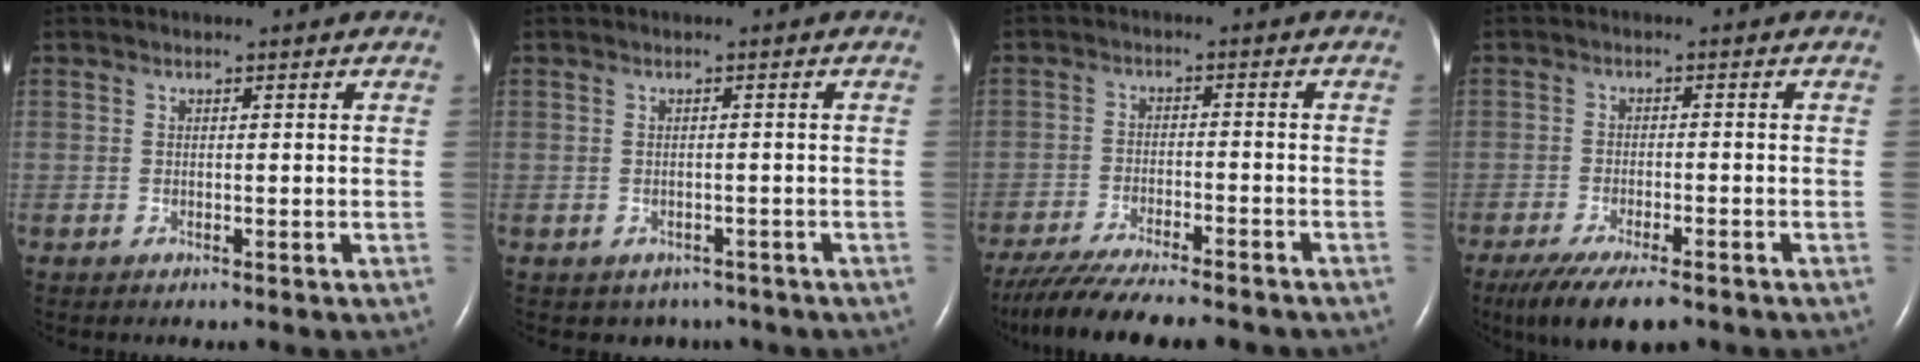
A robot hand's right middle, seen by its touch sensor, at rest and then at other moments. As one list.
[{"total": 3.8, "force": [-2.8, 2.5, 0.6], "torque": [-0.004, 0.009, -0.034]}, {"total": 15.8, "force": [-13.8, 2.1, 7.5], "torque": [-0.136, -0.029, -0.205]}, {"total": 10.3, "force": [-7.7, 2.4, 6.4], "torque": [-0.102, -0.019, -0.120]}]